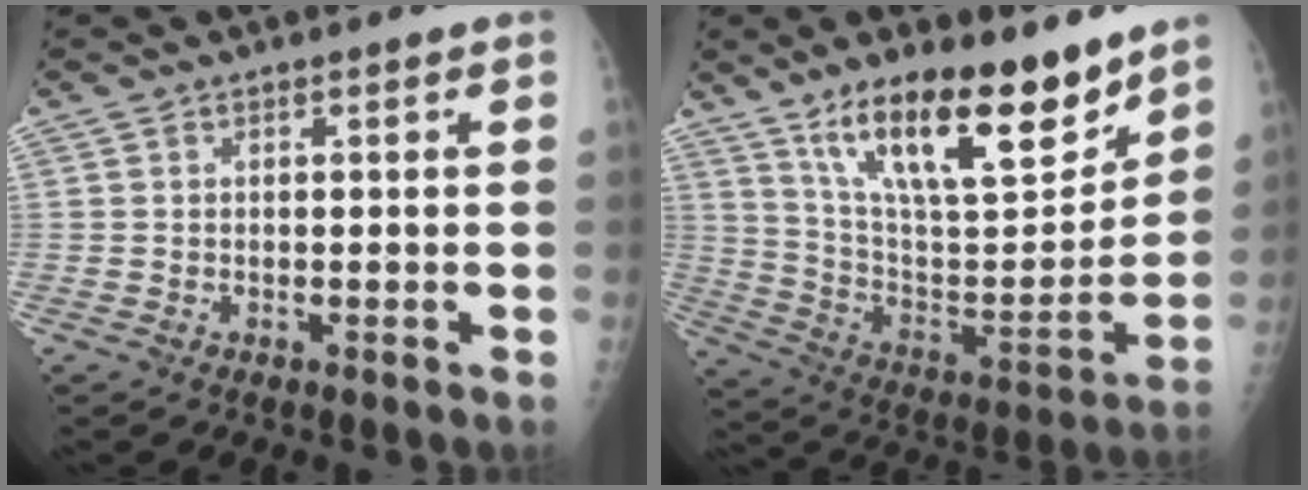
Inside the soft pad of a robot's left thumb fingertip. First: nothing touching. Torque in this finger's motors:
{"motor_torque": [1.44, 1.45, 1.57, -1.20, 0.15]}